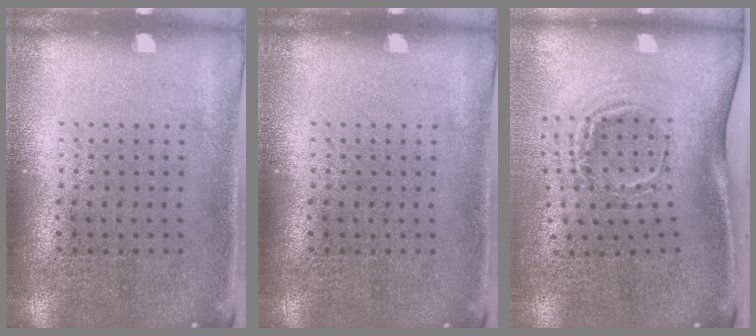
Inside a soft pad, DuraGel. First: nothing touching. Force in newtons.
{"total": 0.0}
{"total": 1.9, "press": 1.2, "slide": 1.5}